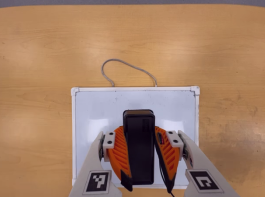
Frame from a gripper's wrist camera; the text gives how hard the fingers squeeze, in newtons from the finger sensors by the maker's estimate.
{"total": 7.9, "left": 6.3, "right": 9.4}